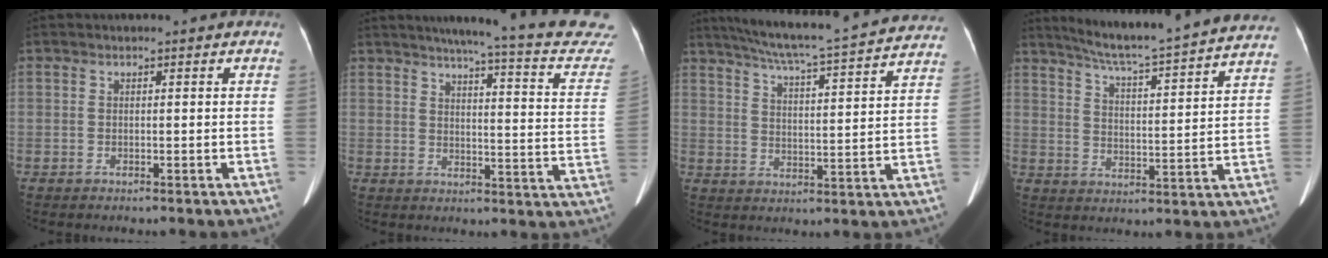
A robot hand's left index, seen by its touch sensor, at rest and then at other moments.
{"total": 23.1, "force": [20.5, 0.9, 10.5], "torque": [-0.133, -0.062, 0.230]}
{"total": 24.7, "force": [22.3, 1.0, 10.4], "torque": [-0.175, -0.016, 0.290]}
{"total": 24.0, "force": [21.8, -0.3, 10.0], "torque": [-0.160, -0.038, 0.283]}